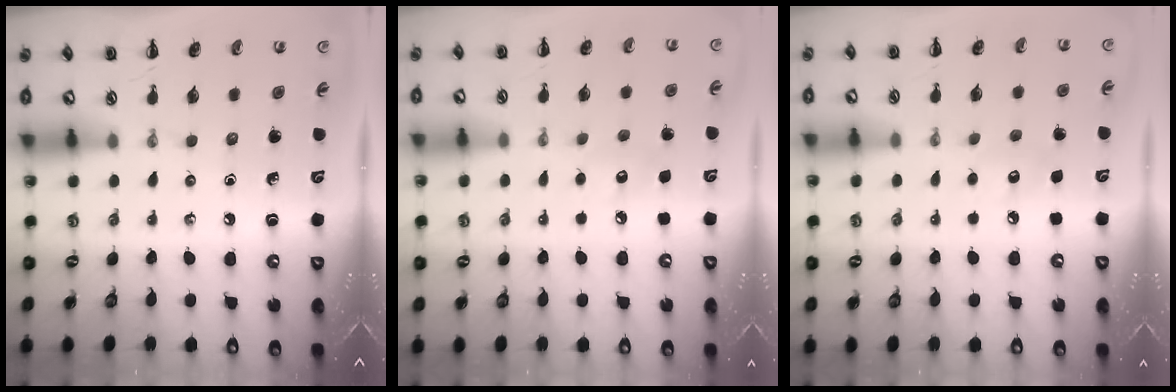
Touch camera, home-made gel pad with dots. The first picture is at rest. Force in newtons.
{"total": 5.8, "press": 5.6, "slide": 1.5}
{"total": 5.8, "press": 5.6, "slide": 1.5}